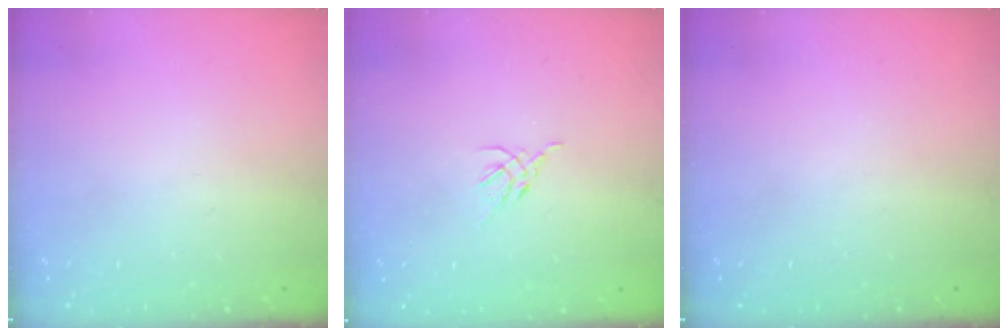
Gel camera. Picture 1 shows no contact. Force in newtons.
{"total": 2.7, "press": 2.6, "slide": 0.7}
{"total": 0.0}